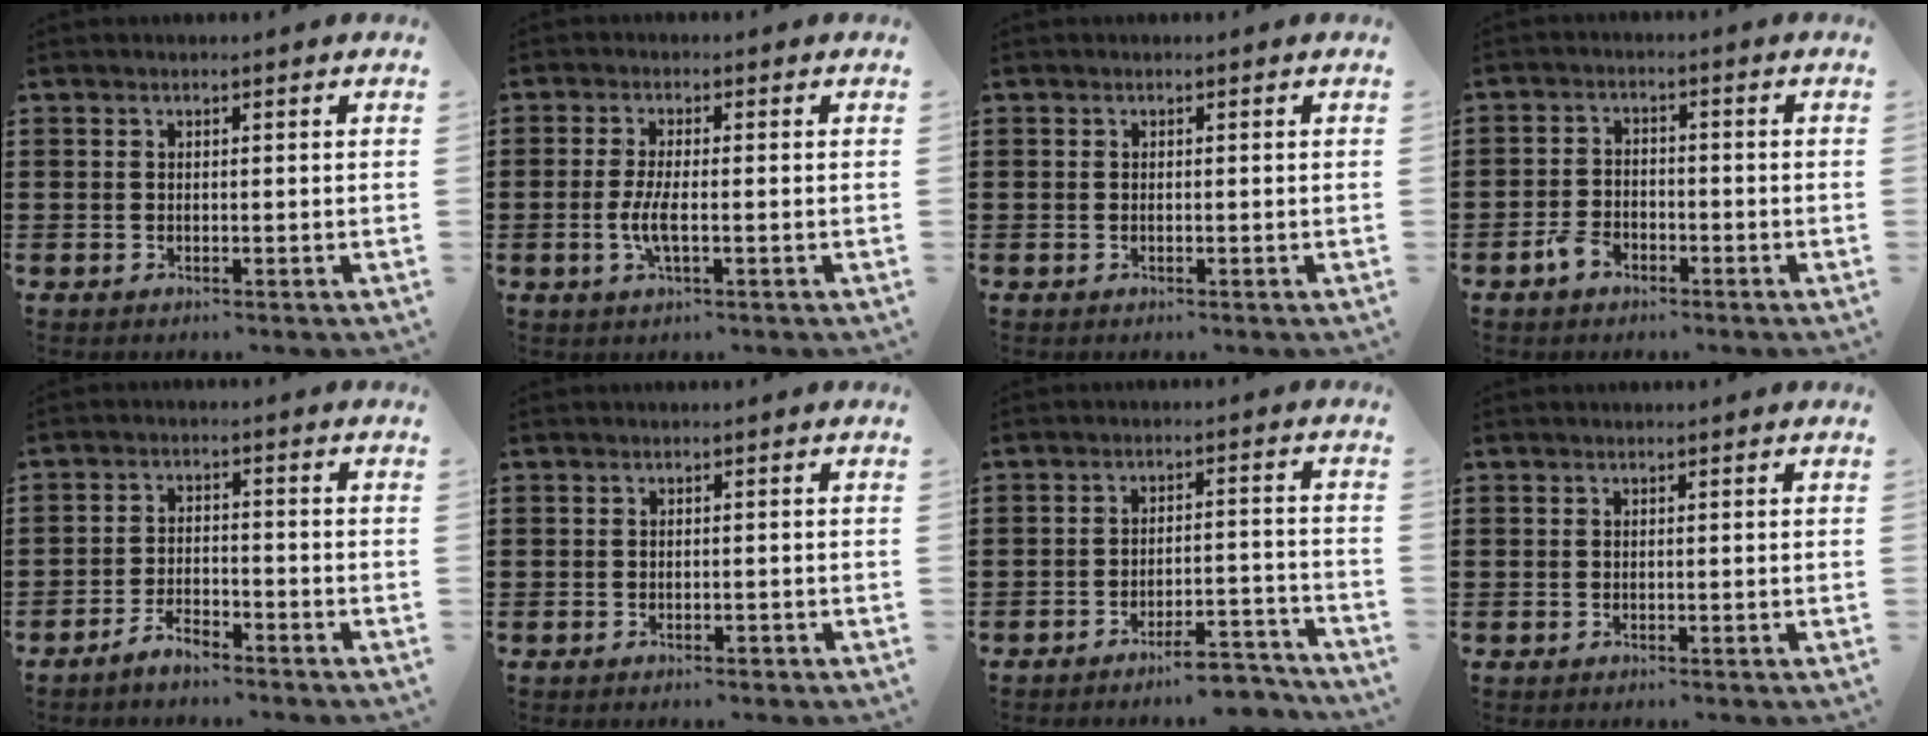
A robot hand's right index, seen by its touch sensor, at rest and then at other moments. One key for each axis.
{"total": 4.0, "fx": -0.9, "fy": 0.9, "fz": 3.8, "tx": -0.088, "ty": -0.007, "tz": -0.023}
{"total": 0.0}
{"total": 3.4, "fx": -2.3, "fy": 1.9, "fz": 1.5, "tx": -0.036, "ty": 0.005, "tz": -0.046}
{"total": 3.3, "fx": -3.2, "fy": 0.6, "fz": 0.8, "tx": -0.016, "ty": 0.010, "tz": -0.063}
{"total": 0.7, "fx": -0.6, "fy": 0.2, "fz": 0.3, "tx": -0.008, "ty": -0.002, "tz": -0.012}
{"total": 5.6, "fx": -5.2, "fy": 0.5, "fz": 2.1, "tx": -0.033, "ty": 0.000, "tz": -0.099}
{"total": 0.0}